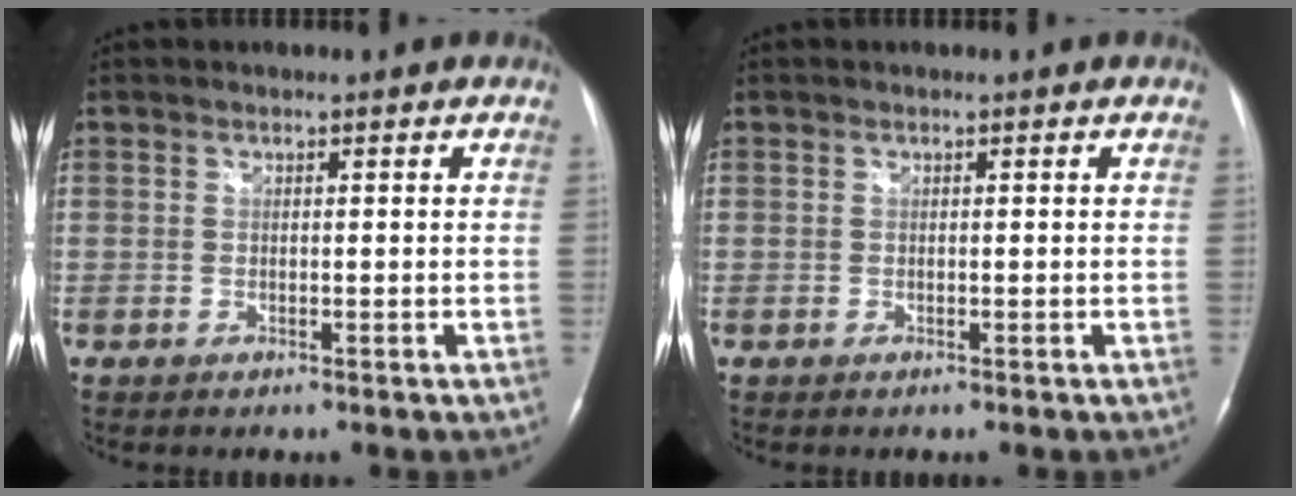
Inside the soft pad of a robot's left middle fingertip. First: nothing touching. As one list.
[{"total": 0.0}]